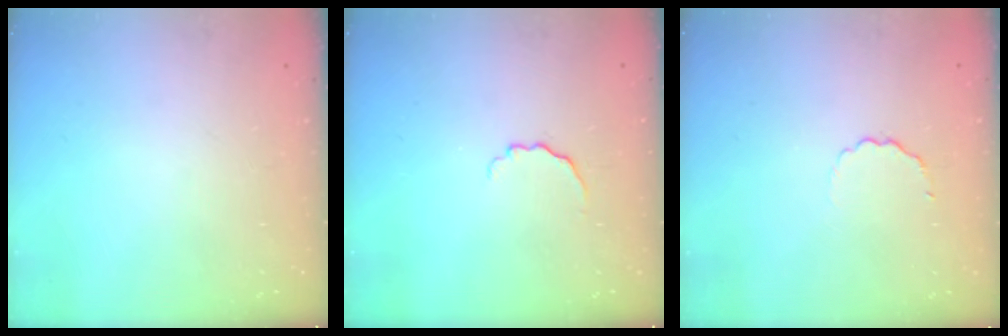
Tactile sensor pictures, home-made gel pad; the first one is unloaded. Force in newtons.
{"total": 3.3, "press": 3.2, "slide": 0.8}
{"total": 2.7, "press": 2.5, "slide": 0.9}